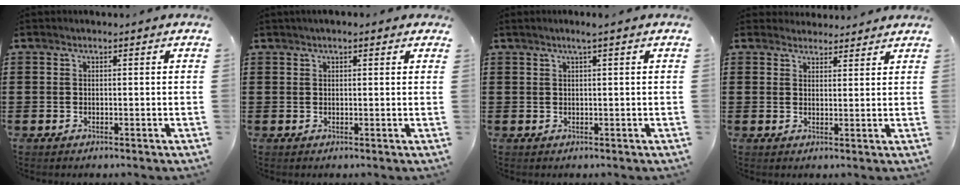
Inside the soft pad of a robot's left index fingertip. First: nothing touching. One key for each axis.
{"total": 1.2, "fx": 0.9, "fy": 0.3, "fz": 0.8, "tx": -0.016, "ty": 0.004, "tz": 0.015}
{"total": 1.8, "fx": 0.9, "fy": -0.2, "fz": 1.5, "tx": -0.029, "ty": -0.001, "tz": 0.016}
{"total": 2.7, "fx": 2.6, "fy": 0.7, "fz": -0.1, "tx": -0.006, "ty": -0.004, "tz": 0.051}